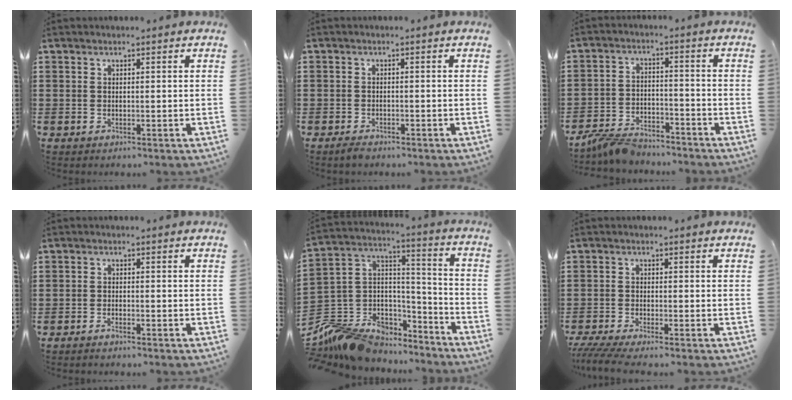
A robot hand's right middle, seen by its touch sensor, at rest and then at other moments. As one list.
[{"total": 1.5, "force": [-1.3, 0.7, 0.2], "torque": [-0.007, 0.003, -0.028]}, {"total": 5.5, "force": [-5.2, 1.4, 1.0], "torque": [-0.031, 0.006, -0.107]}, {"total": 1.1, "force": [-1.1, 0.0, 0.3], "torque": [-0.008, -0.001, -0.021]}, {"total": 10.5, "force": [-8.4, 6.0, 2.2], "torque": [-0.082, -0.005, -0.165]}, {"total": 2.7, "force": [-2.3, 0.0, 1.5], "torque": [-0.039, -0.009, -0.048]}]